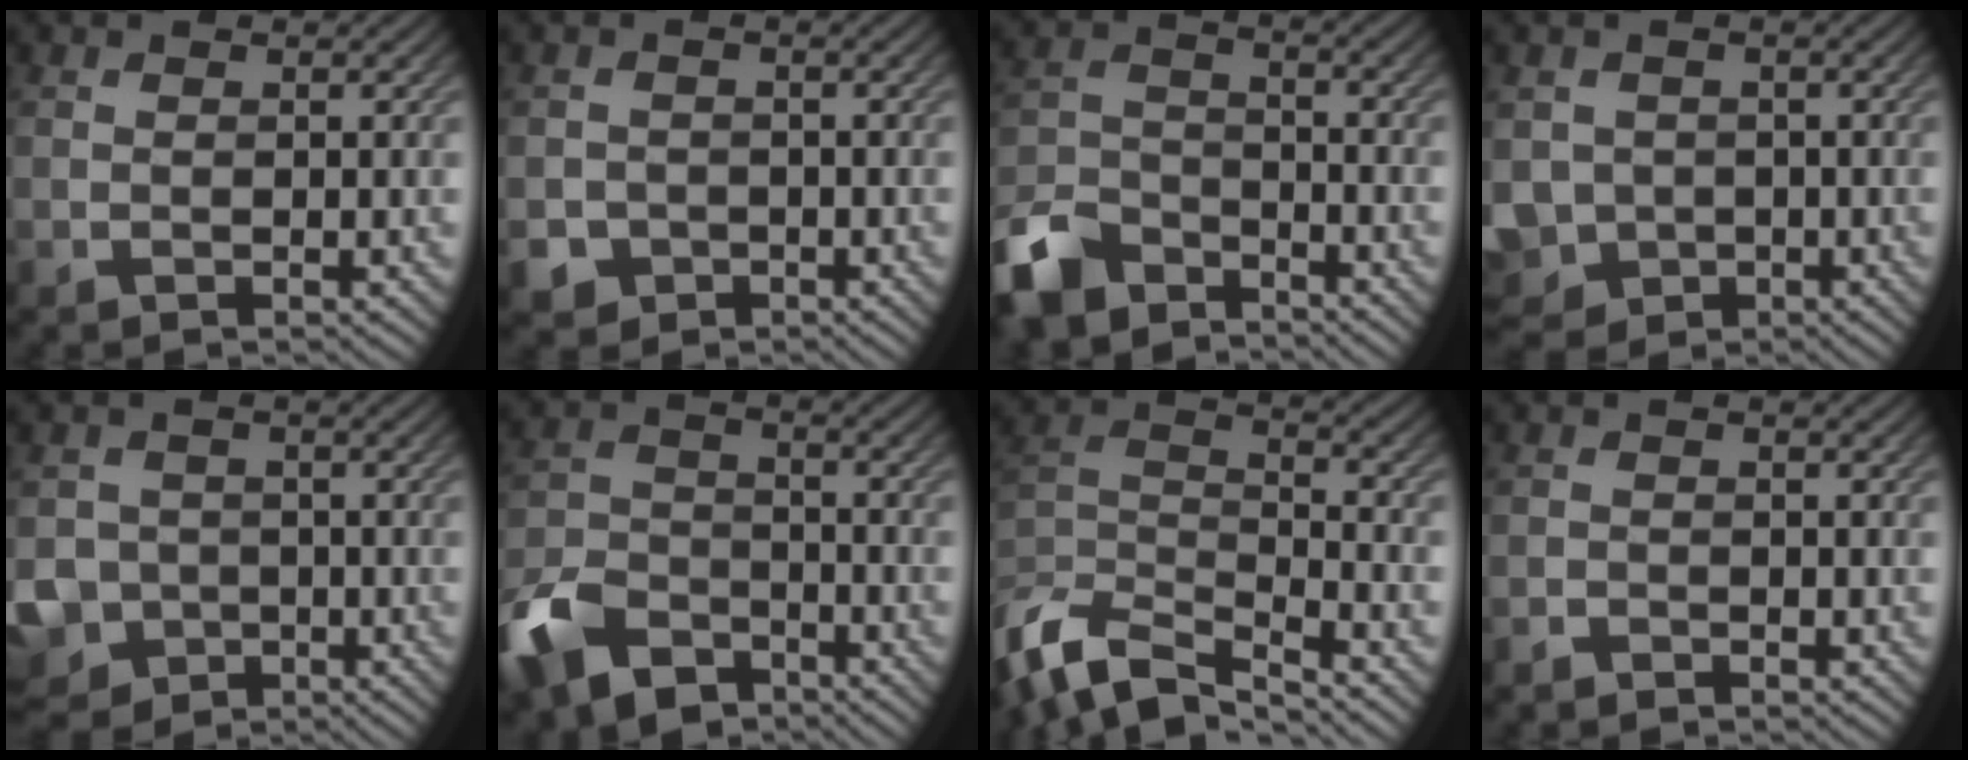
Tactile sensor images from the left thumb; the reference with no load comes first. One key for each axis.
{"total": 3.1, "fx": -1.7, "fy": 2.5, "fz": 0.6, "tx": -0.011, "ty": -0.006, "tz": -0.033}
{"total": 8.9, "fx": -7.4, "fy": 3.7, "fz": 3.3, "tx": -0.082, "ty": -0.008, "tz": -0.159}
{"total": 5.3, "fx": -1.5, "fy": 4.7, "fz": 1.7, "tx": -0.056, "ty": -0.029, "tz": -0.029}
{"total": 7.5, "fx": -3.2, "fy": 6.5, "fz": 2.0, "tx": -0.057, "ty": -0.028, "tz": -0.070}
{"total": 10.2, "fx": -6.9, "fy": 5.6, "fz": 5.0, "tx": -0.121, "ty": -0.017, "tz": -0.144}
{"total": 9.6, "fx": -7.3, "fy": 3.2, "fz": 5.4, "tx": -0.129, "ty": -0.022, "tz": -0.144}
{"total": 1.2, "fx": -1.1, "fy": 0.3, "fz": 0.2, "tx": -0.003, "ty": -0.002, "tz": -0.024}